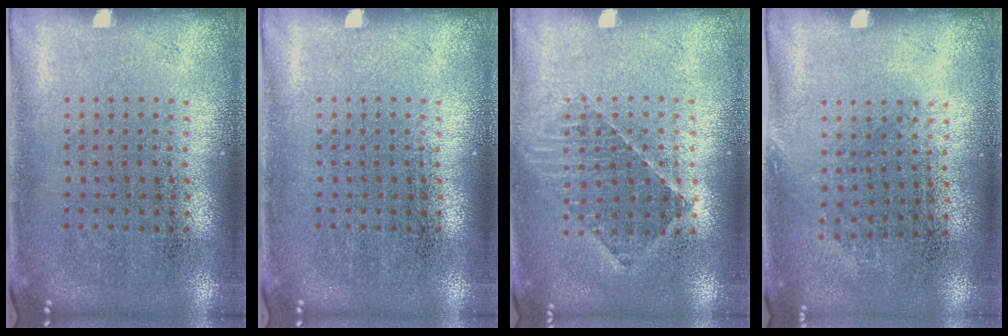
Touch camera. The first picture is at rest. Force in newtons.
{"total": 0.0}
{"total": 1.0, "press": 1.0, "slide": 0.3}
{"total": 0.7, "press": 0.6, "slide": 0.5}